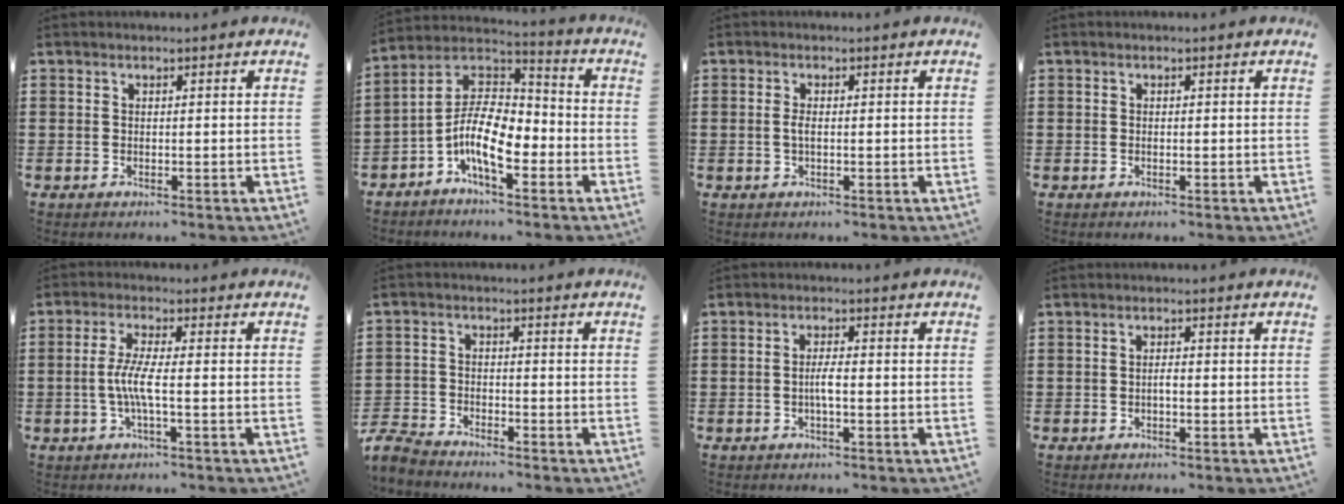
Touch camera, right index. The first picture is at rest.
{"total": 10.3, "force": [-4.3, 4.3, 8.3], "torque": [-0.192, -0.010, -0.089]}
{"total": 1.6, "force": [-0.2, 0.5, 1.5], "torque": [-0.035, -0.002, -0.007]}
{"total": 0.0}
{"total": 4.8, "force": [-1.0, 0.4, 4.7], "torque": [-0.106, -0.009, -0.029]}
{"total": 3.7, "force": [-3.6, 0.5, 0.2], "torque": [-0.021, -0.002, -0.081]}
{"total": 2.6, "force": [-0.6, 0.5, 2.5], "torque": [-0.053, -0.001, -0.015]}
{"total": 1.2, "force": [-0.4, 0.3, 1.1], "torque": [-0.023, 0.000, -0.007]}